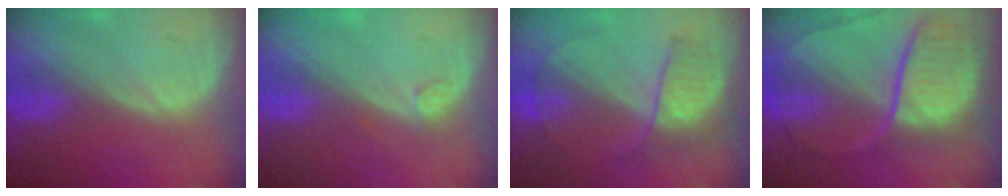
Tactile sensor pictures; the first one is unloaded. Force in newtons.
{"total": 1.3, "press": 1.1, "slide": 0.5}
{"total": 5.9, "press": 5.8, "slide": 1.0}
{"total": 11.0, "press": 9.2, "slide": 6.1}